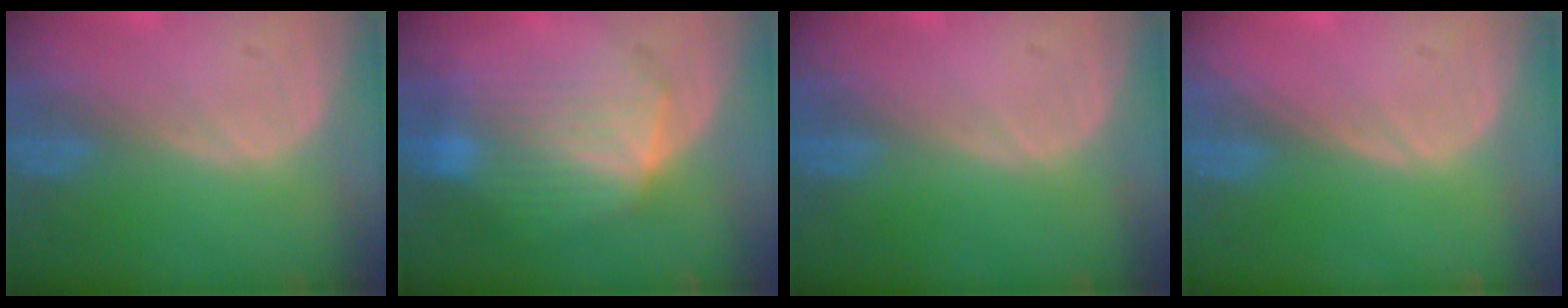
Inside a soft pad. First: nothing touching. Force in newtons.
{"total": 7.9, "press": 7.9, "slide": 0.2}
{"total": 0.0}
{"total": 0.0}